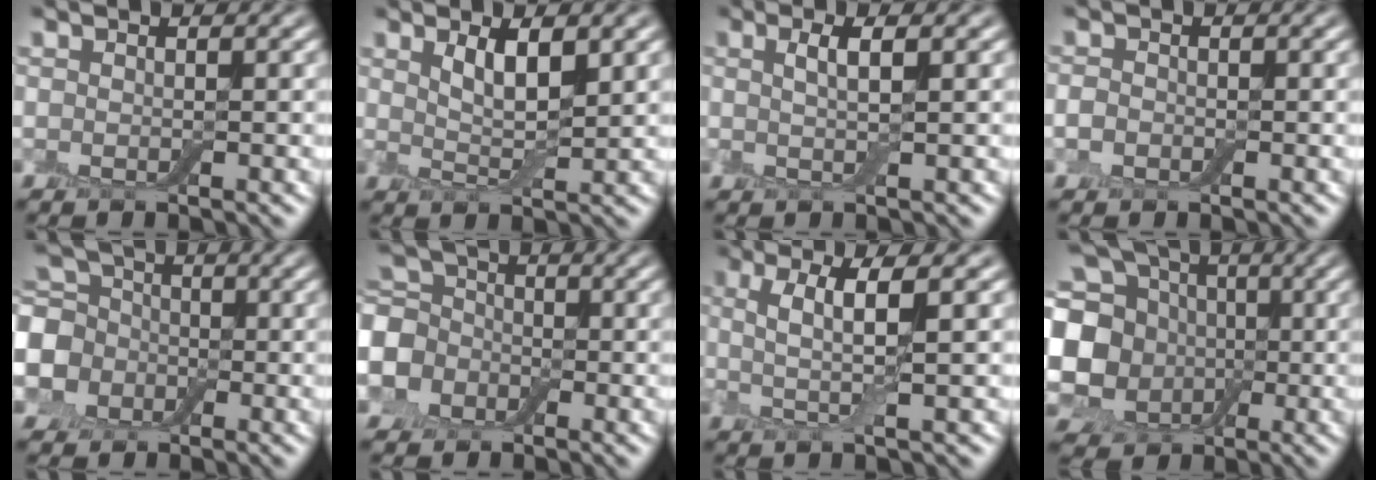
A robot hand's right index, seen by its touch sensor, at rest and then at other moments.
{"total": 3.2, "force": [1.4, 0.8, 2.8], "torque": [-0.055, -0.007, 0.026]}
{"total": 2.4, "force": [0.5, 0.5, 2.3], "torque": [-0.040, -0.002, 0.006]}
{"total": 1.1, "force": [-0.6, 0.9, 0.4], "torque": [-0.007, -0.004, -0.017]}
{"total": 7.5, "force": [-0.8, 6.6, 3.5], "torque": [-0.087, 0.000, -0.045]}
{"total": 7.5, "force": [-1.7, 6.5, 3.3], "torque": [-0.084, 0.004, -0.066]}
{"total": 4.5, "force": [0.7, 0.8, 4.4], "torque": [-0.090, 0.001, 0.013]}
{"total": 14.1, "force": [0.6, 12.2, 7.0], "torque": [-0.183, 0.010, -0.010]}